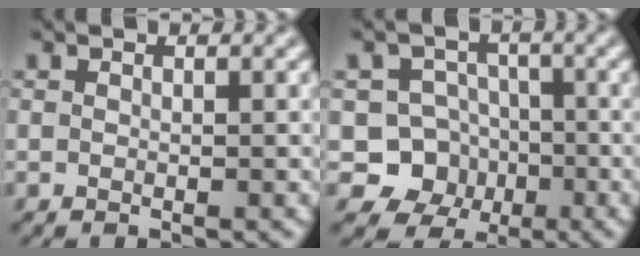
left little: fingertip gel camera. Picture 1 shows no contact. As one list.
[{"total": 6.6, "force": [-2.3, 6.0, 1.4], "torque": [-0.001, 0.005, -0.069]}]